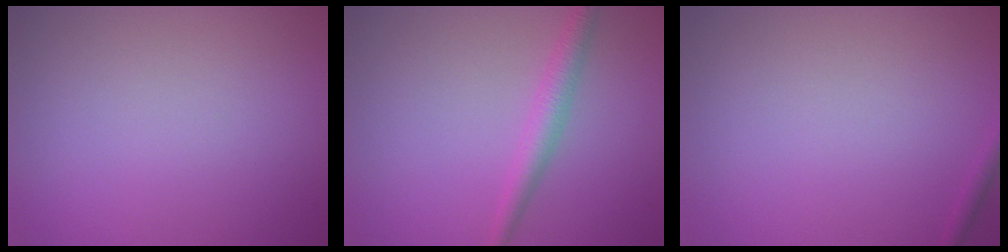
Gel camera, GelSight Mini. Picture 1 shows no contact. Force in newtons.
{"total": 2.3, "press": 2.3, "slide": 0.0}
{"total": 0.8, "press": 0.8, "slide": 0.0}